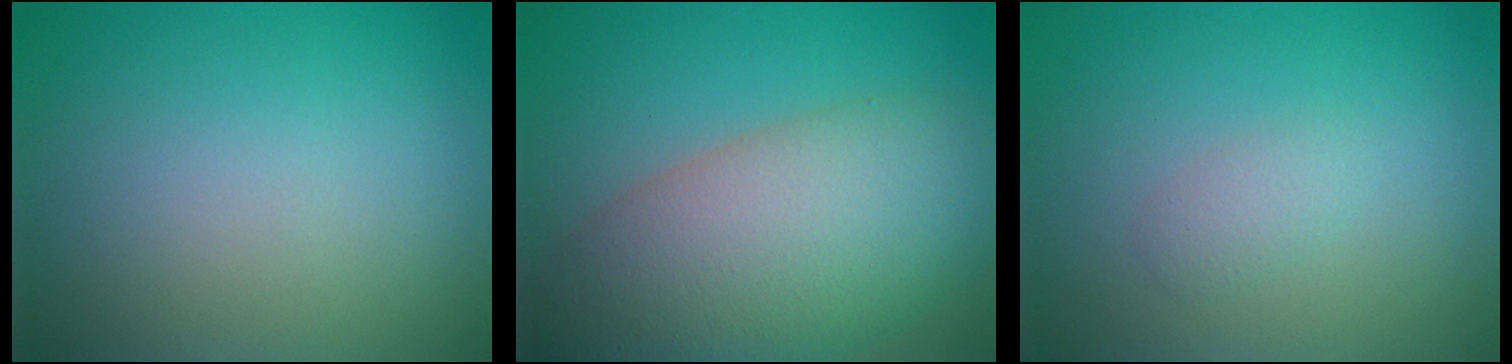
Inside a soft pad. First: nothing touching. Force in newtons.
{"total": 11.2, "press": 11.2, "slide": 0.7}
{"total": 1.2, "press": 1.2, "slide": 0.0}